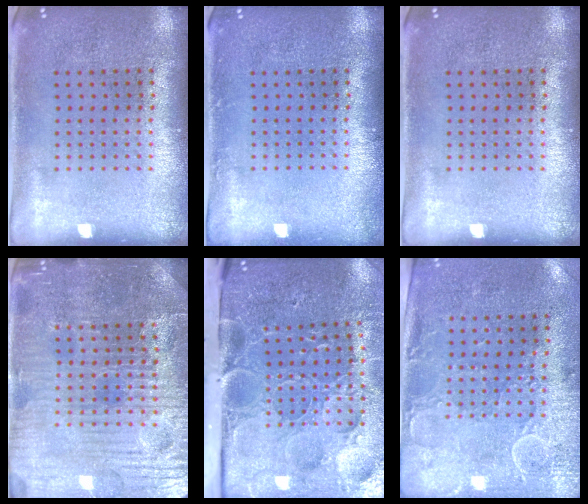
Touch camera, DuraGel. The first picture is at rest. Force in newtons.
{"total": 0.7, "press": 0.7, "slide": 0.1}
{"total": 0.0}
{"total": 4.8, "press": 4.7, "slide": 1.1}
{"total": 5.2, "press": 4.1, "slide": 3.3}
{"total": 2.9, "press": 2.4, "slide": 1.7}